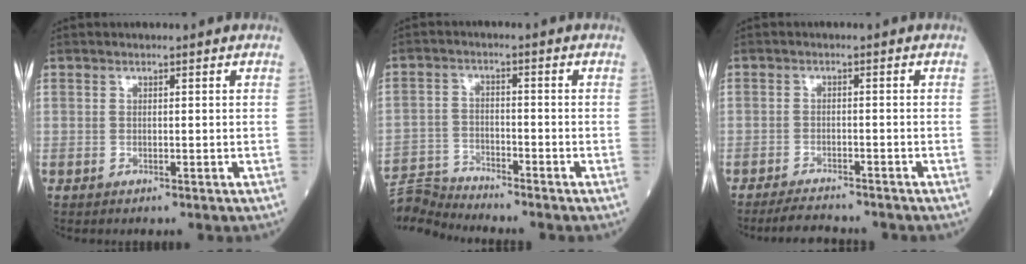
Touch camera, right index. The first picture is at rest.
{"total": 6.5, "force": [-6.3, -1.2, -1.2], "torque": [0.018, -0.001, -0.122]}
{"total": 5.5, "force": [-5.2, 0.5, 1.6], "torque": [-0.027, -0.016, -0.086]}